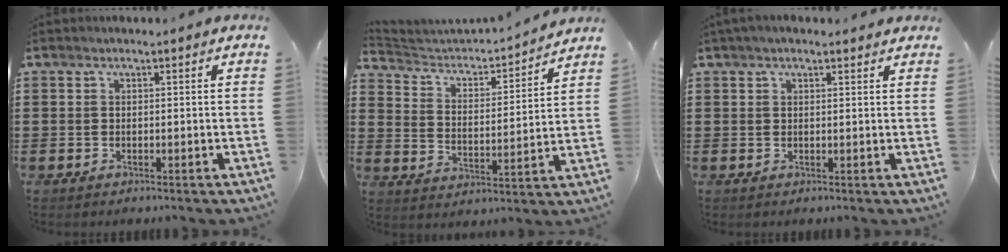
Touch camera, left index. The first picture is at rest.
{"total": 3.2, "force": [3.1, 0.6, 0.4], "torque": [-0.033, -0.035, 0.044]}
{"total": 1.5, "force": [1.2, 0.4, 0.9], "torque": [-0.019, 0.004, 0.022]}